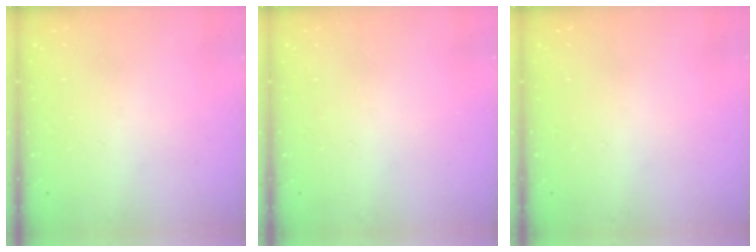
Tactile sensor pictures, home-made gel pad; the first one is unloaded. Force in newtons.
{"total": 0.0}
{"total": 0.0}